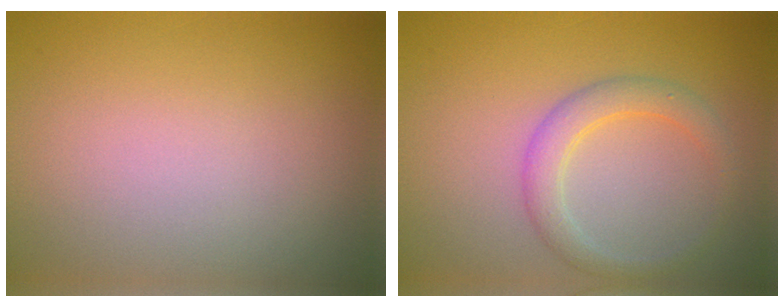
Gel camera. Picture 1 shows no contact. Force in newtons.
{"total": 2.8, "press": 2.8, "slide": 0.1}